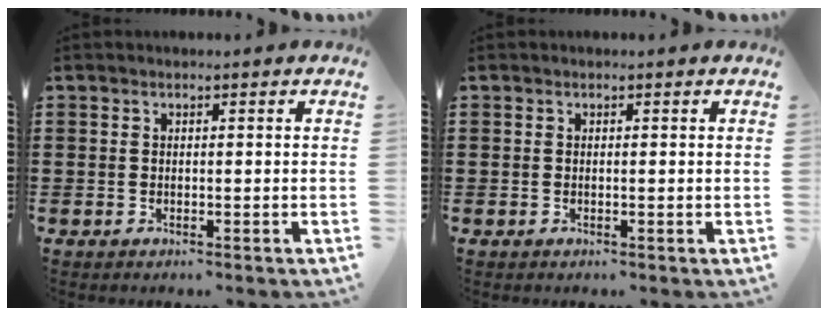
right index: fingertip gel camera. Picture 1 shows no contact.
{"total": 0.0}